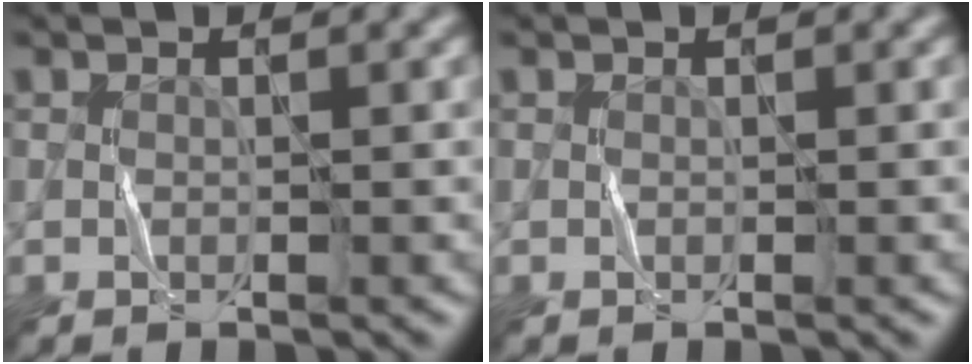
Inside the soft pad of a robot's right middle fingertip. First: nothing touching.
{"total": 0.0}